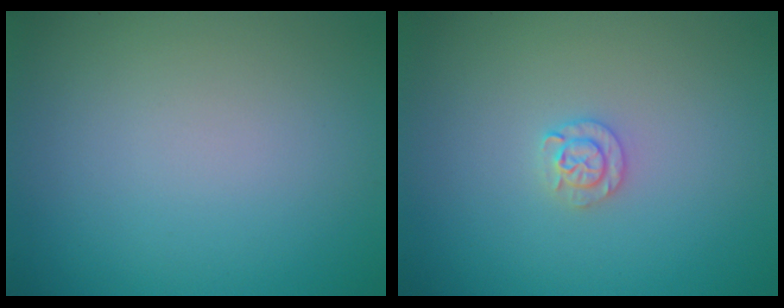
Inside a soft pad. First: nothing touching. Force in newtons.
{"total": 1.5, "press": 1.5, "slide": 0.1}